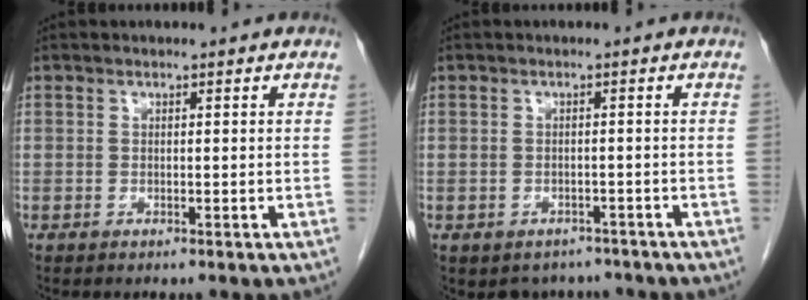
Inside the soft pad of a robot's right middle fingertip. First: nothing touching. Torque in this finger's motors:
{"motor_torque": [0.05, -0.04, 0.02, 0.02]}